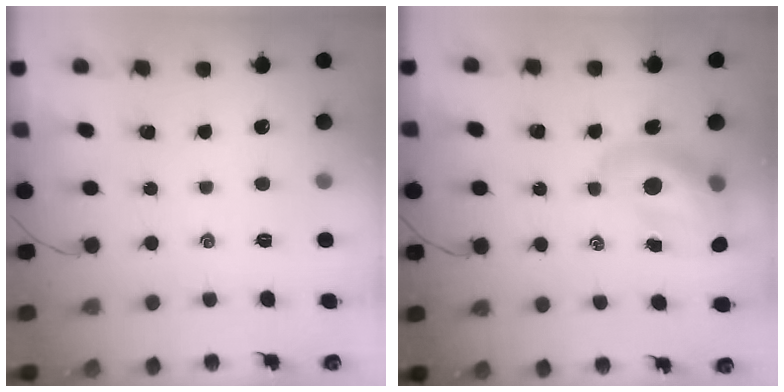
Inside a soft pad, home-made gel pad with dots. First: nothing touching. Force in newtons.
{"total": 13.1, "press": 12.7, "slide": 3.5}